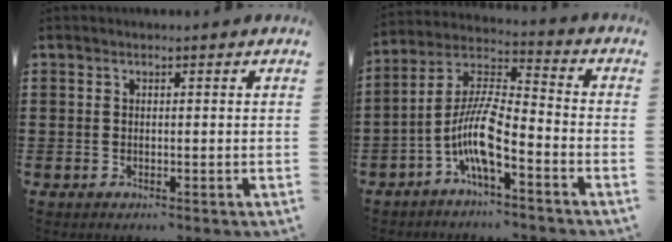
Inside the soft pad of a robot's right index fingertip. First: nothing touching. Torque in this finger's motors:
{"motor_torque": [2.14, 0.00, 1.05, 0.21]}